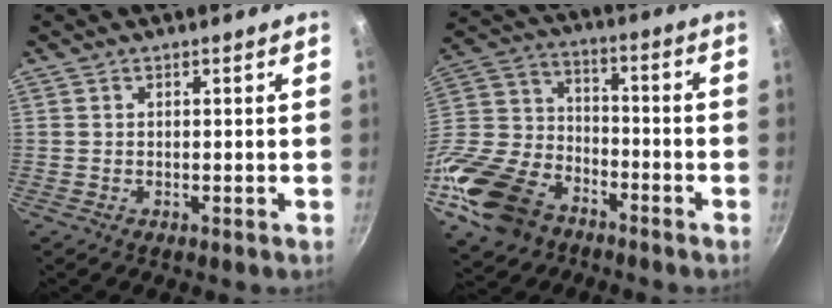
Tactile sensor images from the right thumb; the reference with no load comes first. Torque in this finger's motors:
{"motor_torque": [3.05, 1.96, 0.91, -0.79, 0.39]}